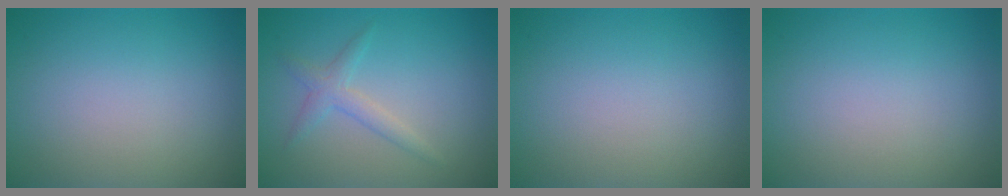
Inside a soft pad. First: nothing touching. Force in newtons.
{"total": 1.8, "press": 1.8, "slide": 0.1}
{"total": 0.0}
{"total": 0.0}